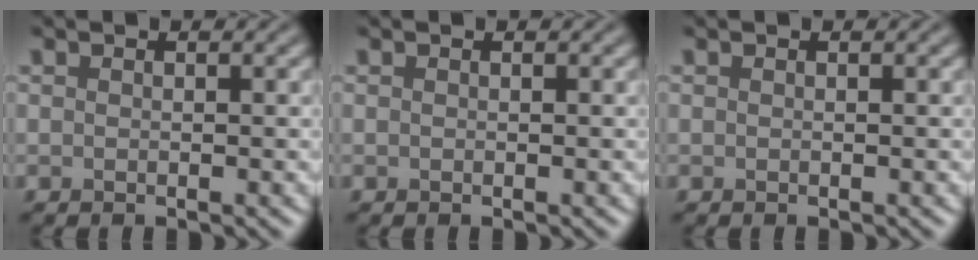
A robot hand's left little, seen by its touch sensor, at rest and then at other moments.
{"total": 0.0}
{"total": 0.0}